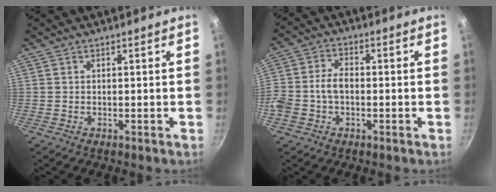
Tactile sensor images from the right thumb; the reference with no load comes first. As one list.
[{"total": 7.4, "force": [-1.3, 4.9, 5.3], "torque": [-0.104, 0.028, -0.036]}]